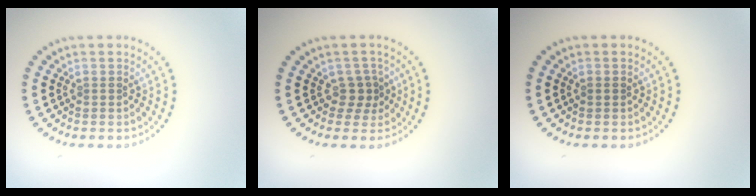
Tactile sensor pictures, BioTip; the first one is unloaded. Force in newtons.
{"total": 1.5, "press": 1.2, "slide": 0.9}
{"total": 0.5, "press": 0.5, "slide": 0.0}